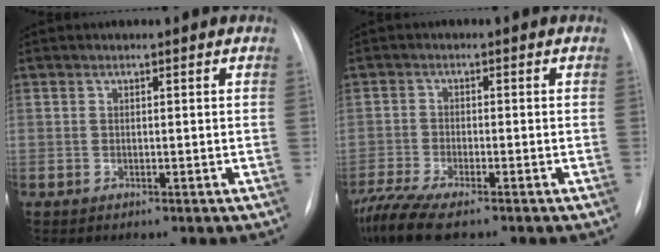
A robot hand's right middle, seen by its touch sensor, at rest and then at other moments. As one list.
[{"total": 9.3, "force": [-7.3, 1.6, 5.6], "torque": [-0.114, -0.019, -0.127]}]